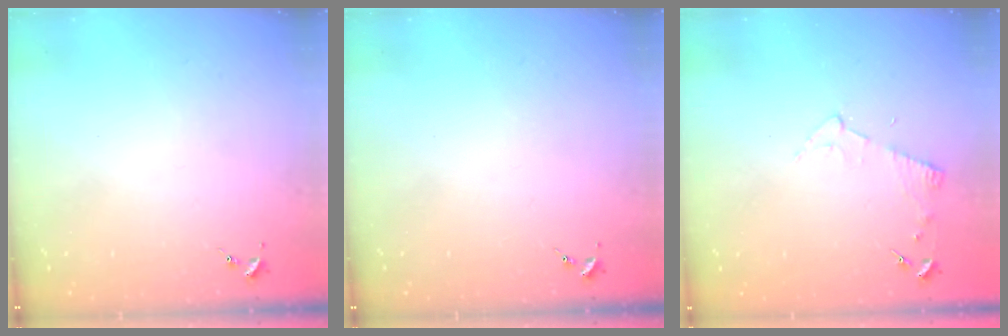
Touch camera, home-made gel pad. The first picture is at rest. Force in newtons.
{"total": 0.0}
{"total": 5.2, "press": 5.1, "slide": 0.6}